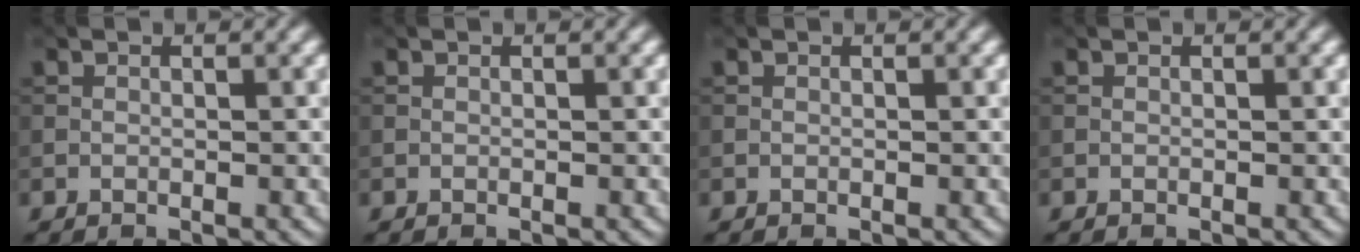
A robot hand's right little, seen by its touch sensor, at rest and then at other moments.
{"total": 0.0}
{"total": 0.0}
{"total": 0.0}